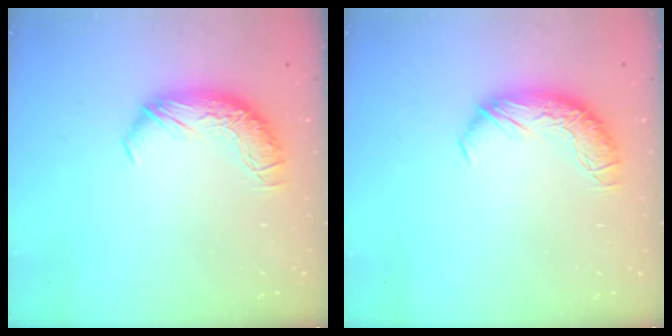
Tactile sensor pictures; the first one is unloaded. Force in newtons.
{"total": 0.0}